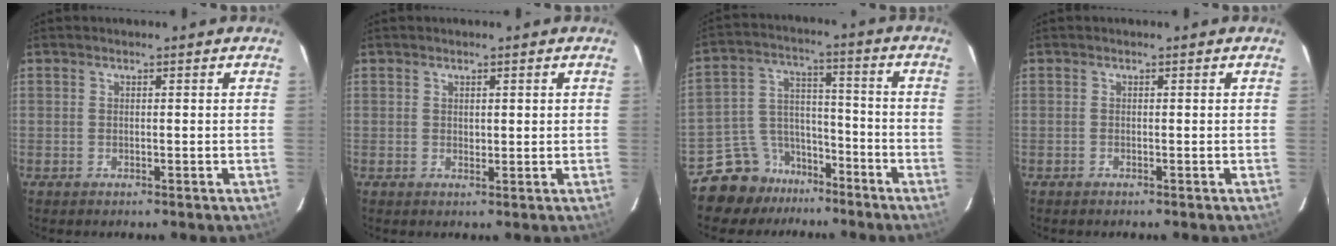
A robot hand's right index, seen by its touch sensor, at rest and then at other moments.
{"total": 1.2, "force": [0.4, 0.7, 0.9], "torque": [-0.014, 0.001, 0.010]}
{"total": 10.3, "force": [-7.8, 6.7, 0.5], "torque": [-0.013, 0.058, -0.131]}
{"total": 0.0}